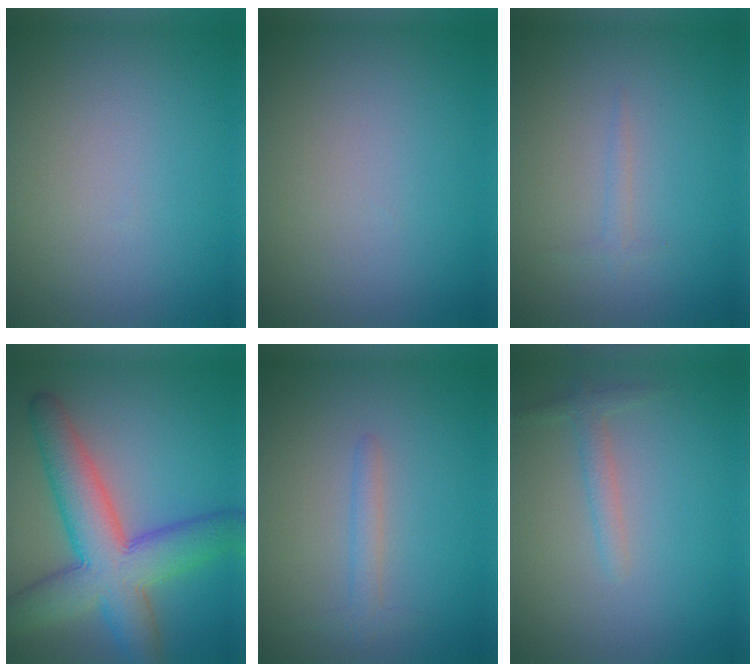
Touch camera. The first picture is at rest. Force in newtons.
{"total": 0.0}
{"total": 0.7, "press": 0.7, "slide": 0.0}
{"total": 9.3, "press": 9.3, "slide": 0.3}
{"total": 1.5, "press": 1.5, "slide": 0.1}
{"total": 1.5, "press": 1.5, "slide": 0.0}